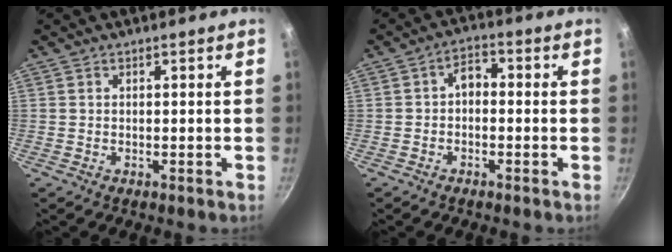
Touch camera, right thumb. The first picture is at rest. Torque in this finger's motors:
{"motor_torque": [-0.14, 0.14, -0.07, -0.07, -0.01]}